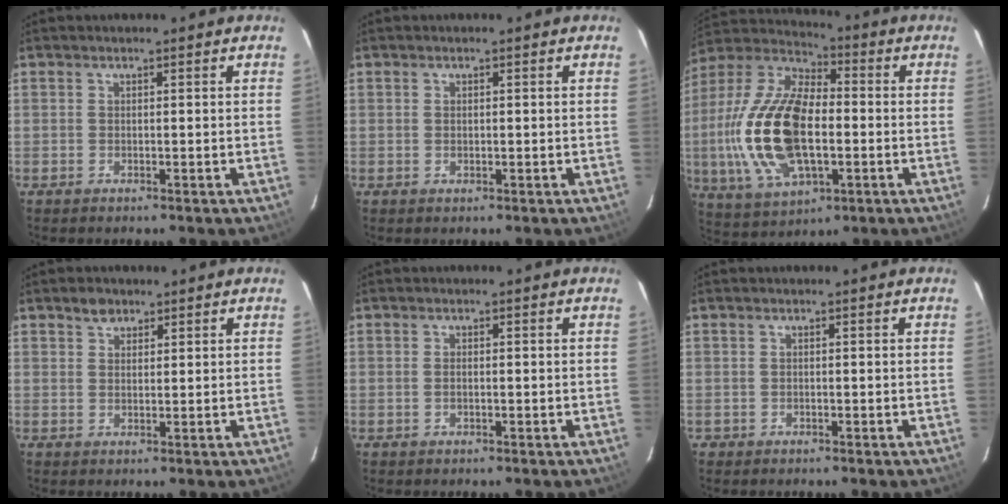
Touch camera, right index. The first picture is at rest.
{"total": 0.7, "force": [0.1, 0.6, 0.4], "torque": [-0.005, 0.001, 0.002]}
{"total": 21.7, "force": [-2.7, 11.0, 18.6], "torque": [-0.398, 0.001, -0.046]}
{"total": 2.5, "force": [1.7, 1.7, 0.8], "torque": [-0.010, 0.008, 0.029]}
{"total": 1.0, "force": [-0.2, 0.6, 0.8], "torque": [-0.016, 0.001, -0.005]}
{"total": 0.8, "force": [-0.4, 0.7, -0.1], "torque": [0.001, 0.003, -0.006]}